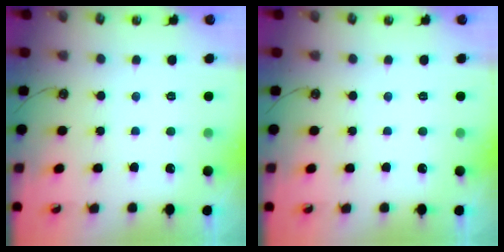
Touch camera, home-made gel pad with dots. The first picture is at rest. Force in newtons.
{"total": 0.0}